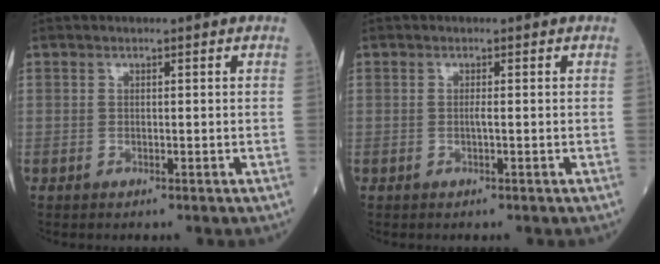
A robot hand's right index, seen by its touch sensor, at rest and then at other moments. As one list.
[{"total": 0.6, "force": [-0.1, -0.2, 0.5], "torque": [-0.008, 0.001, -0.005]}]